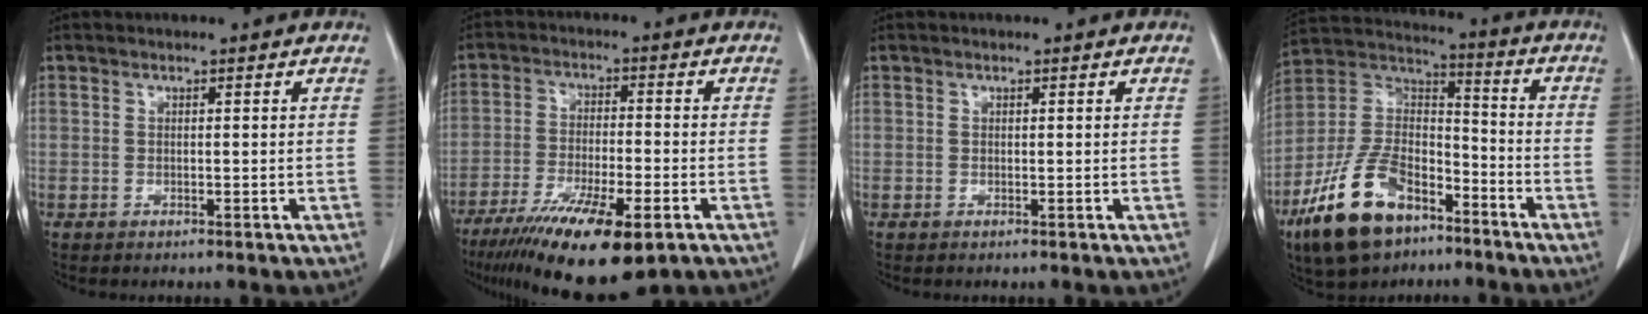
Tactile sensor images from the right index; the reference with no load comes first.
{"total": 15.9, "force": [-9.9, 3.1, 12.0], "torque": [-0.200, -0.036, -0.162]}
{"total": 0.0}
{"total": 17.5, "force": [-10.6, 8.6, 10.9], "torque": [-0.234, 0.012, -0.194]}